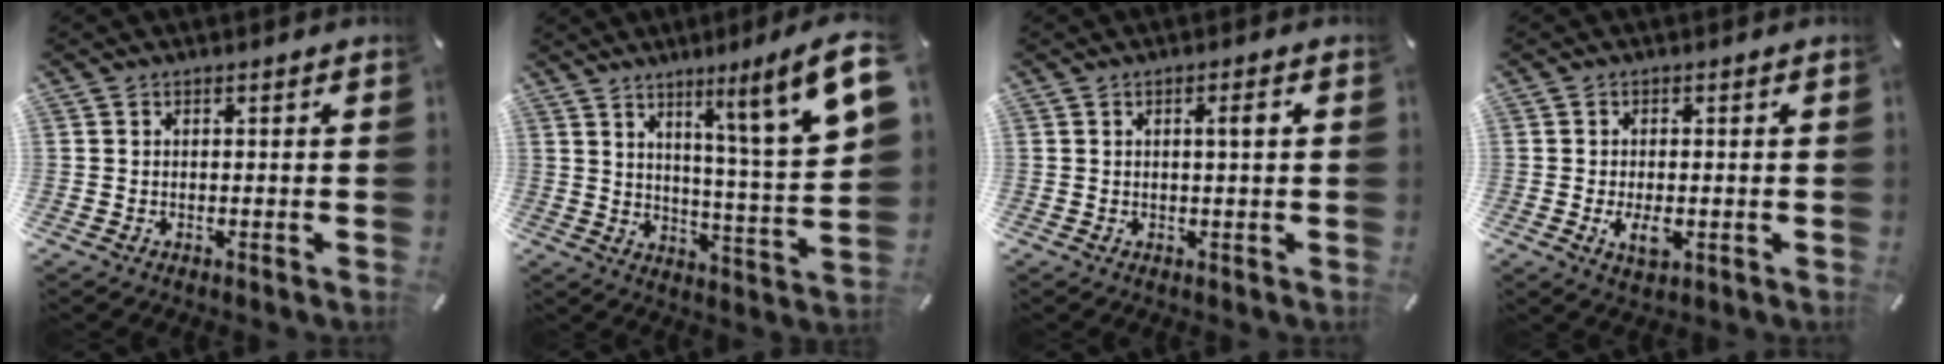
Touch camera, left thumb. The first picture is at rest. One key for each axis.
{"total": 14.4, "fx": 9.1, "fy": 0.3, "fz": 11.1, "tx": -0.155, "ty": -0.074, "tz": 0.128}
{"total": 2.8, "fx": 0.5, "fy": 0.3, "fz": 2.7, "tx": -0.052, "ty": 0.001, "tz": 0.005}
{"total": 4.5, "fx": -0.9, "fy": 2.3, "fz": 3.8, "tx": -0.083, "ty": -0.010, "tz": -0.022}